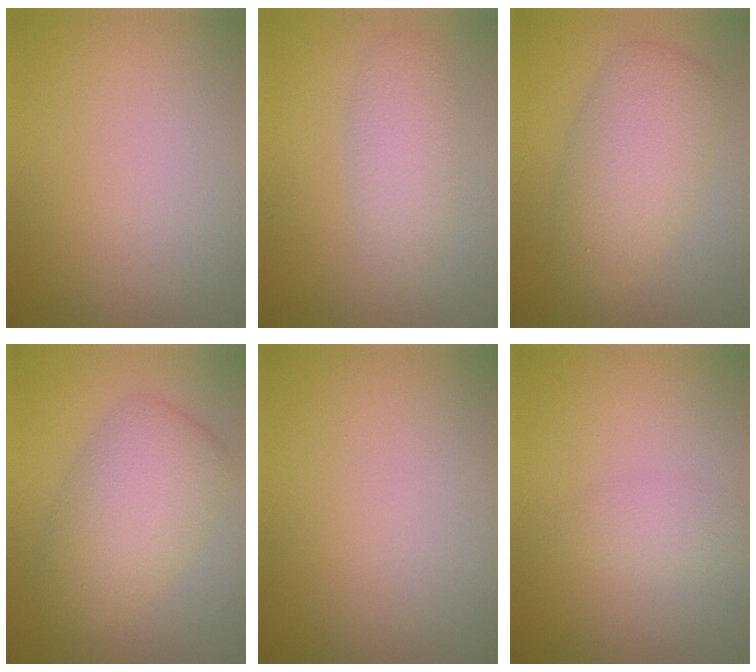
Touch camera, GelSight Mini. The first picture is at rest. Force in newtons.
{"total": 2.9, "press": 2.9, "slide": 0.0}
{"total": 5.4, "press": 5.4, "slide": 0.1}
{"total": 6.0, "press": 6.0, "slide": 0.1}
{"total": 0.0}
{"total": 1.6, "press": 1.6, "slide": 0.1}